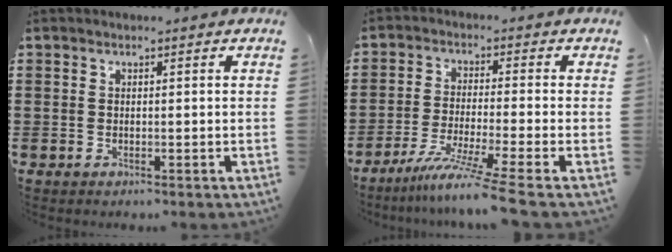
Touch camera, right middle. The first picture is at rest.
{"total": 7.0, "force": [-5.4, -1.1, 4.3], "torque": [-0.089, -0.026, -0.107]}